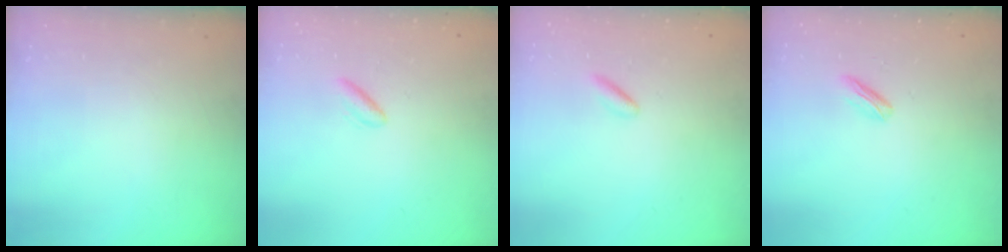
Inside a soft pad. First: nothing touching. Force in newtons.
{"total": 2.3, "press": 2.0, "slide": 1.3}
{"total": 0.7, "press": 0.6, "slide": 0.4}
{"total": 2.8, "press": 2.7, "slide": 0.6}